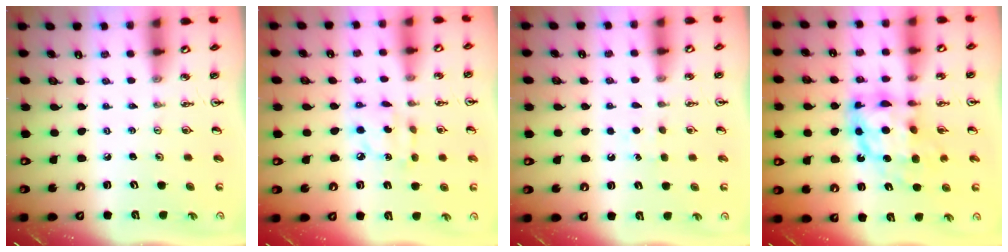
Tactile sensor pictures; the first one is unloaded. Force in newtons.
{"total": 6.5, "press": 6.5, "slide": 0.3}
{"total": 5.1, "press": 5.1, "slide": 0.6}
{"total": 13.5, "press": 13.4, "slide": 1.2}